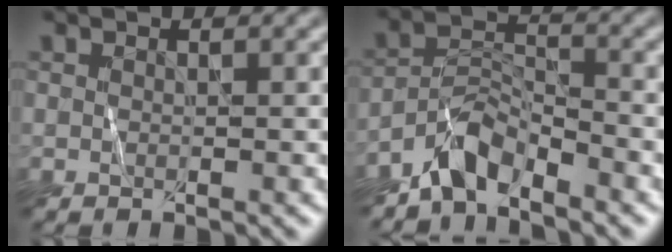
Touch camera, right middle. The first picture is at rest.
{"total": 3.6, "force": [-3.2, 1.1, 1.3], "torque": [-0.022, 0.016, -0.066]}